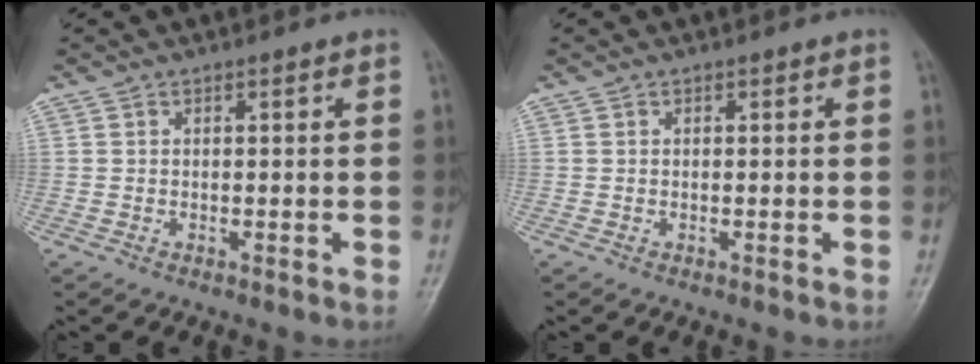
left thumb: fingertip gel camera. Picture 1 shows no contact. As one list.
[{"total": 0.0}]